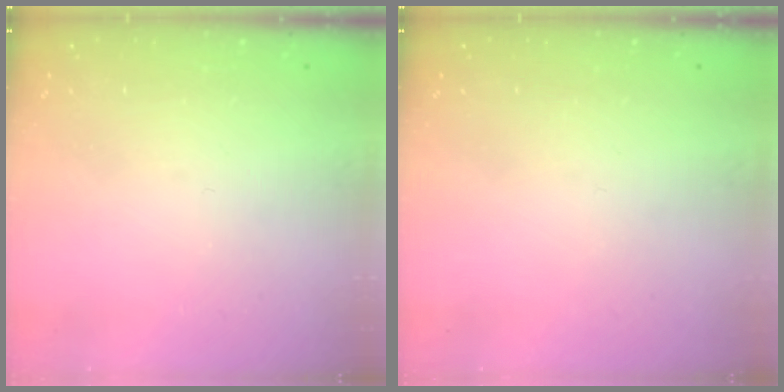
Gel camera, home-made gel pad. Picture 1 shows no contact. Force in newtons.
{"total": 0.0}